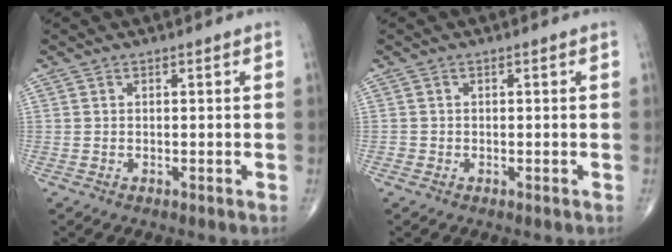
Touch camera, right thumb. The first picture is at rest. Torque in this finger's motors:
{"motor_torque": [0.23, 0.02, 0.11, 0.02, 0.01]}